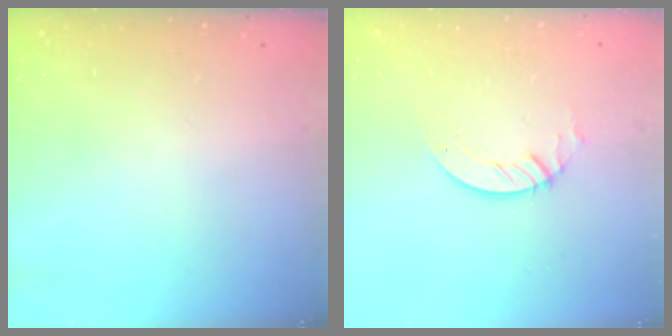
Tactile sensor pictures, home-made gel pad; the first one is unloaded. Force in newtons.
{"total": 3.3, "press": 3.3, "slide": 0.2}